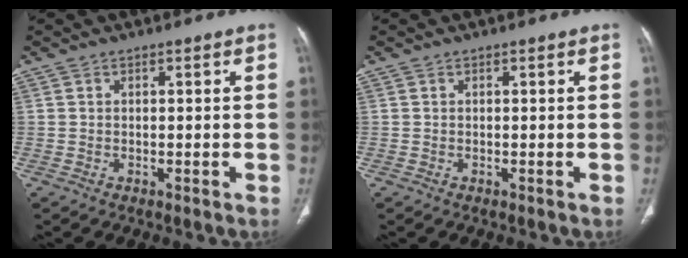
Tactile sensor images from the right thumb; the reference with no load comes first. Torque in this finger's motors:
{"motor_torque": [-0.02, 0.02, -0.22, 0.03, 0.02]}